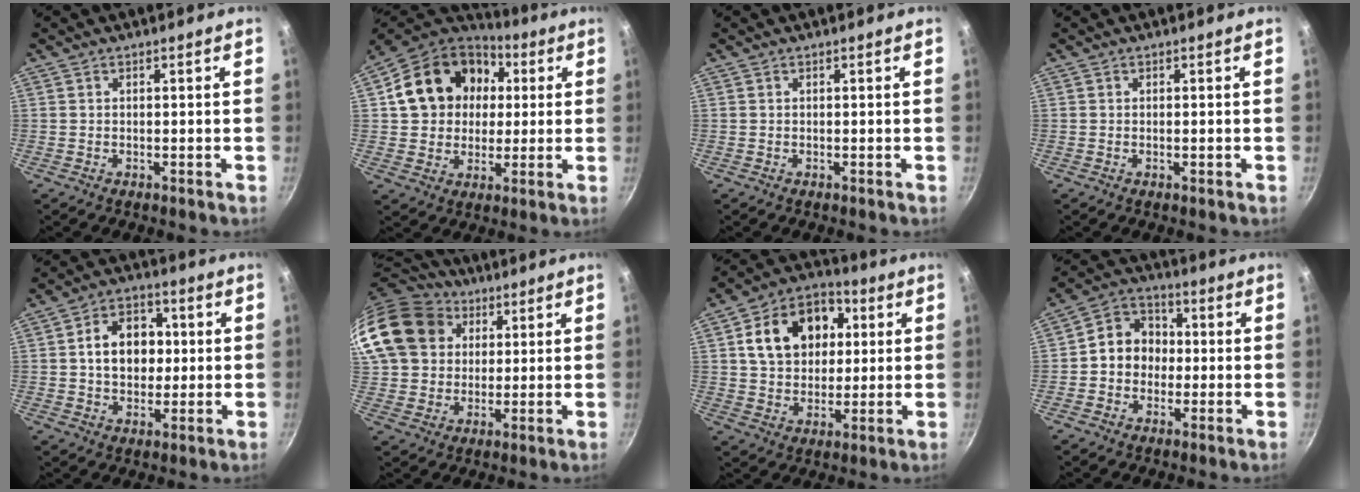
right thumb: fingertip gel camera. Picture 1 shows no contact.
{"total": 19.0, "force": [3.7, 15.6, 10.2], "torque": [-0.156, 0.029, 0.057]}
{"total": 0.0}
{"total": 0.8, "force": [-0.2, 0.3, 0.7], "torque": [-0.011, 0.001, -0.004]}
{"total": 10.8, "force": [1.1, 8.2, 7.0], "torque": [-0.076, 0.015, 0.010]}
{"total": 21.1, "force": [7.6, 17.0, 9.9], "torque": [-0.200, 0.024, 0.142]}
{"total": 16.8, "force": [4.0, 12.7, 10.2], "torque": [-0.137, 0.020, 0.058]}
{"total": 9.5, "force": [-0.4, 8.2, 4.8], "torque": [-0.039, 0.028, -0.025]}